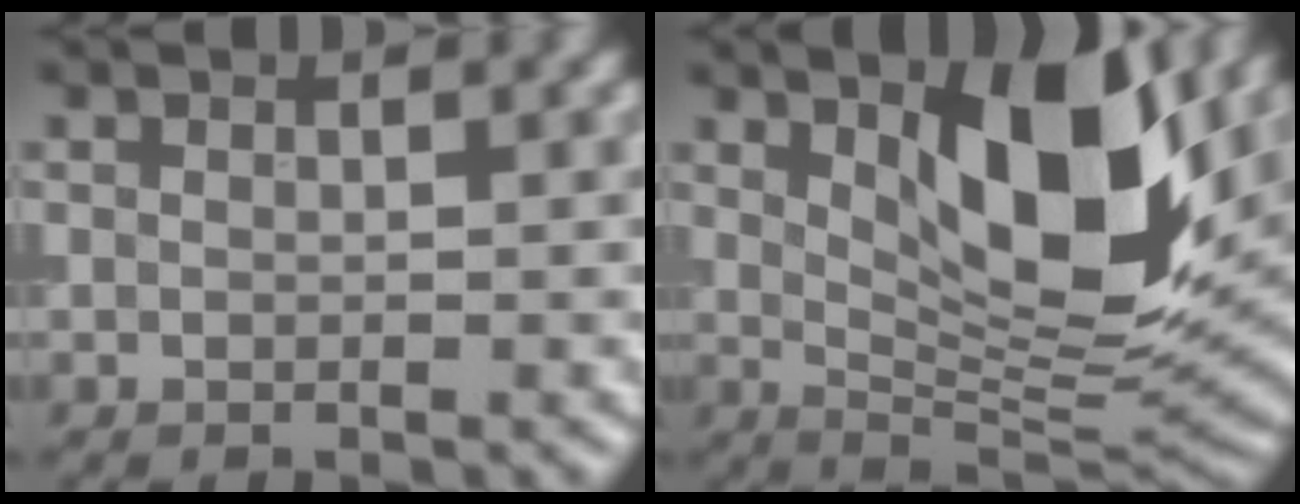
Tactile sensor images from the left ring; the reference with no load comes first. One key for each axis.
{"total": 10.2, "fx": 3.2, "fy": 3.8, "fz": 8.9, "tx": -0.142, "ty": -0.008, "tz": 0.057}